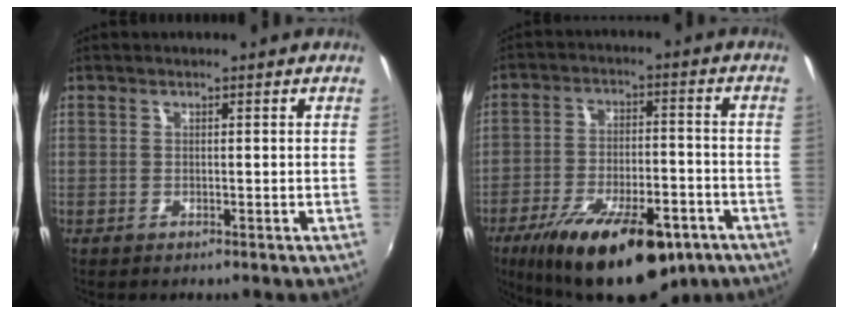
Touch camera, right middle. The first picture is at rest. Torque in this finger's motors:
{"motor_torque": [1.68, -0.45, 0.77, 0.21]}